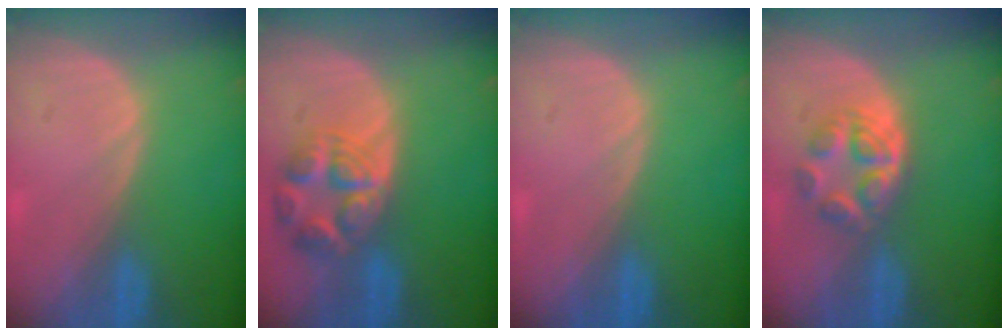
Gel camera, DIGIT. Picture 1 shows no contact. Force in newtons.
{"total": 7.7, "press": 6.9, "slide": 3.4}
{"total": 0.0}
{"total": 5.9, "press": 5.1, "slide": 2.9}